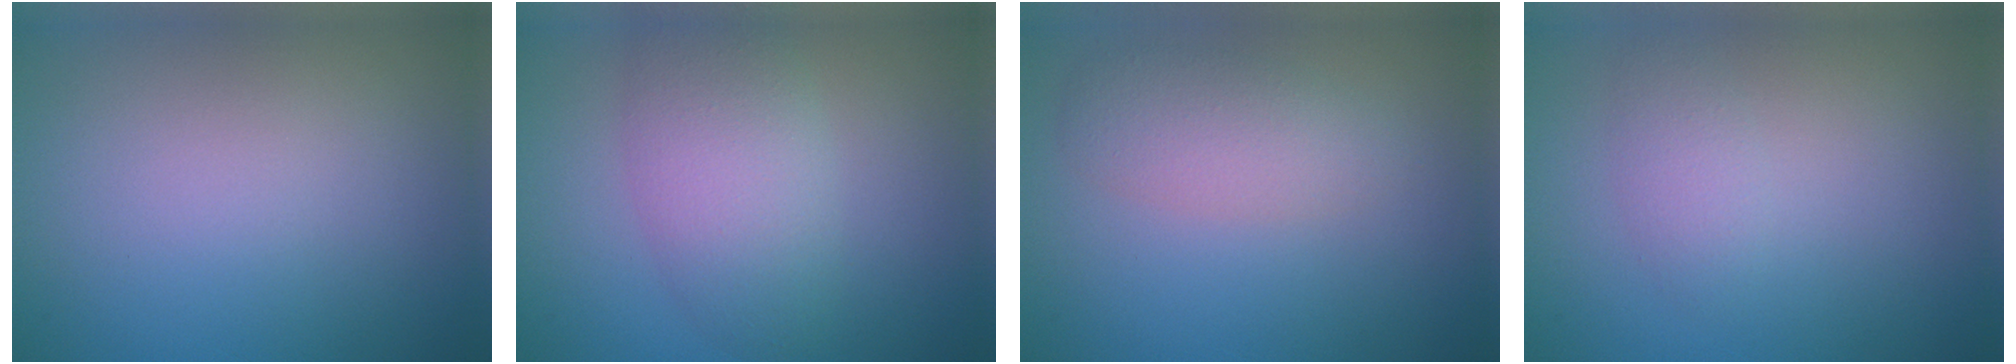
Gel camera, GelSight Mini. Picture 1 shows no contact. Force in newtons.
{"total": 4.9, "press": 4.9, "slide": 0.2}
{"total": 2.9, "press": 2.9, "slide": 0.1}
{"total": 1.5, "press": 1.5, "slide": 0.1}